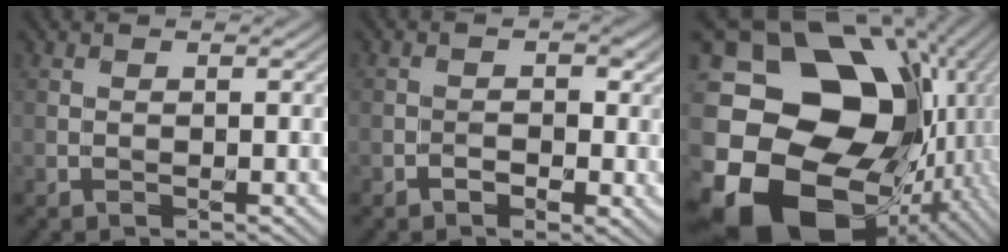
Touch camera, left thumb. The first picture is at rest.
{"total": 1.8, "force": [-0.5, 1.7, 0.5], "torque": [0.016, -0.005, -0.004]}
{"total": 21.4, "force": [-5.0, 16.9, 12.1], "torque": [-0.296, -0.030, -0.058]}